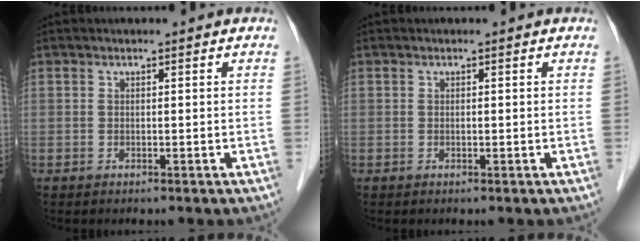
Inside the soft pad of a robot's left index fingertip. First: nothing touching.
{"total": 0.0}